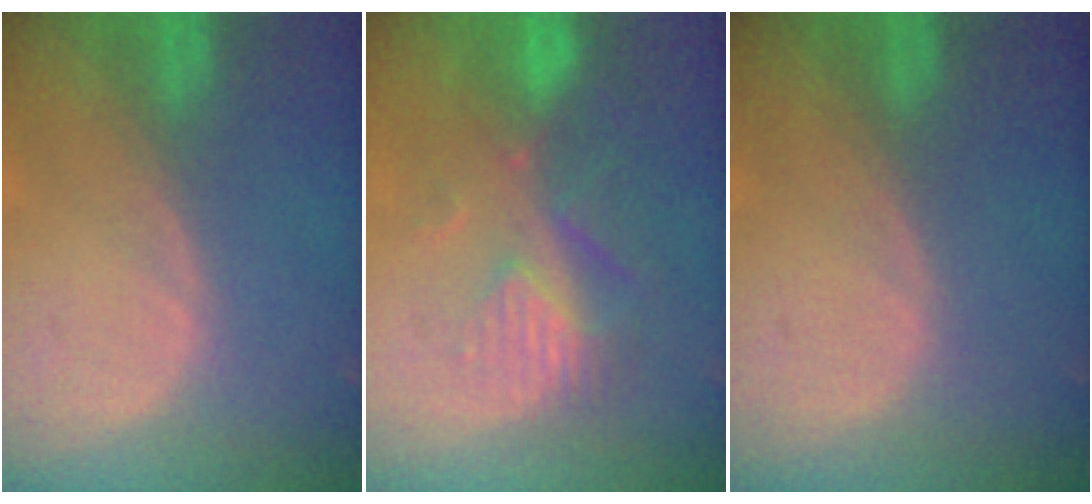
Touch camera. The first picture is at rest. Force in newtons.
{"total": 8.9, "press": 7.7, "slide": 4.3}
{"total": 0.0}